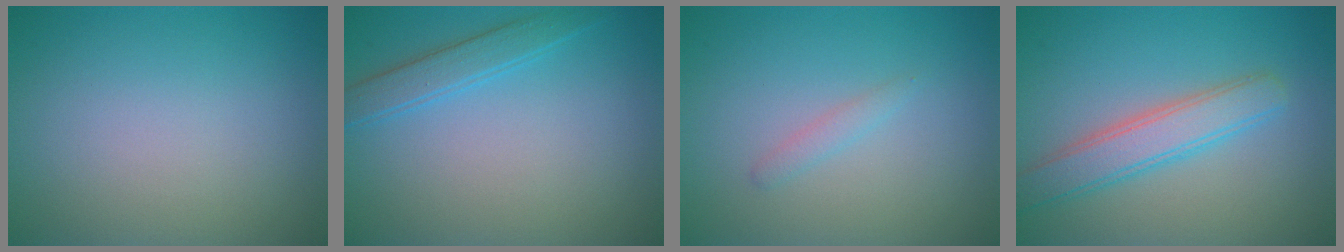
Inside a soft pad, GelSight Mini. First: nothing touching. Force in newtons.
{"total": 2.2, "press": 2.2, "slide": 0.2}
{"total": 0.9, "press": 0.9, "slide": 0.0}
{"total": 3.9, "press": 3.9, "slide": 0.2}